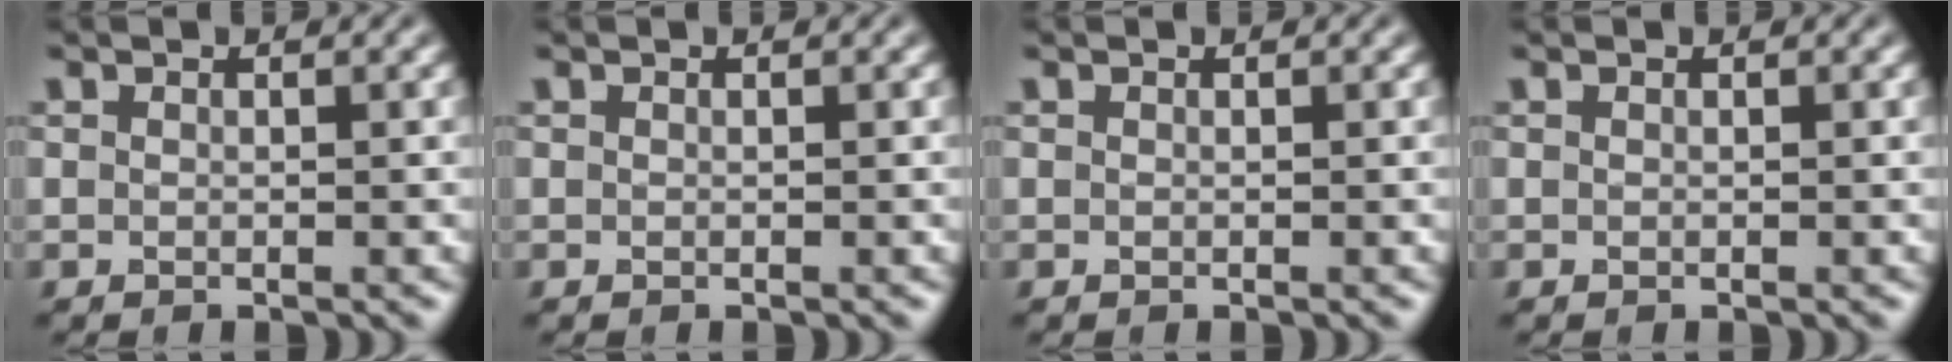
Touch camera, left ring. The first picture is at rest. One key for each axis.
{"total": 0.0}
{"total": 0.0}
{"total": 0.0}